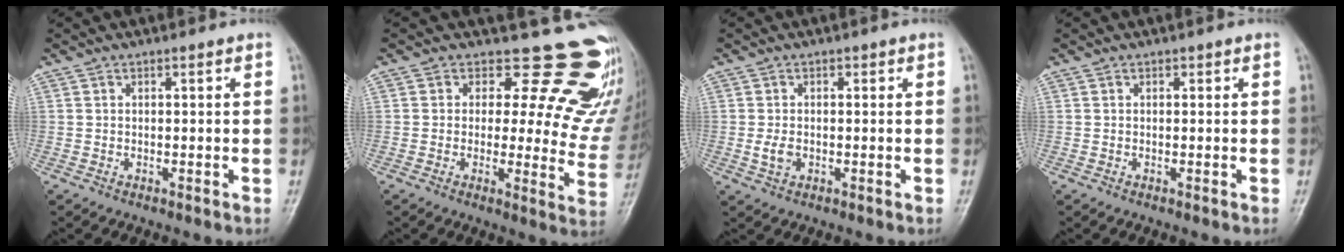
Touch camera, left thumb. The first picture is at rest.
{"total": 18.3, "force": [14.8, 8.0, 7.4], "torque": [-0.031, -0.109, 0.143]}
{"total": 2.5, "force": [-0.4, 1.9, 1.7], "torque": [-0.028, -0.001, -0.008]}
{"total": 0.0}